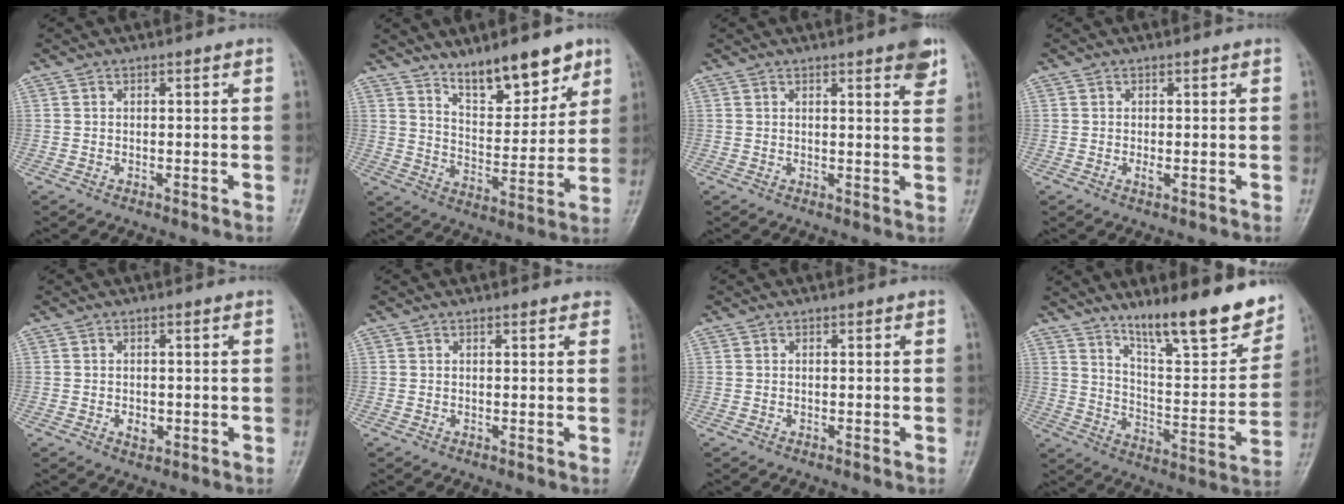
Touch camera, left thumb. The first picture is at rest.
{"total": 12.7, "force": [9.2, 4.6, 7.5], "torque": [-0.080, -0.068, 0.158]}
{"total": 4.9, "force": [3.1, 0.9, 3.7], "torque": [-0.038, -0.014, 0.035]}
{"total": 1.1, "force": [0.1, 0.3, 1.1], "torque": [-0.021, 0.000, 0.003]}
{"total": 2.1, "force": [-0.3, 1.4, 1.5], "torque": [-0.017, 0.000, -0.001]}
{"total": 1.7, "force": [1.4, 0.5, 0.8], "torque": [-0.002, 0.001, 0.013]}
{"total": 0.0}
{"total": 19.6, "force": [14.1, 4.2, 13.0], "torque": [-0.151, -0.082, 0.226]}